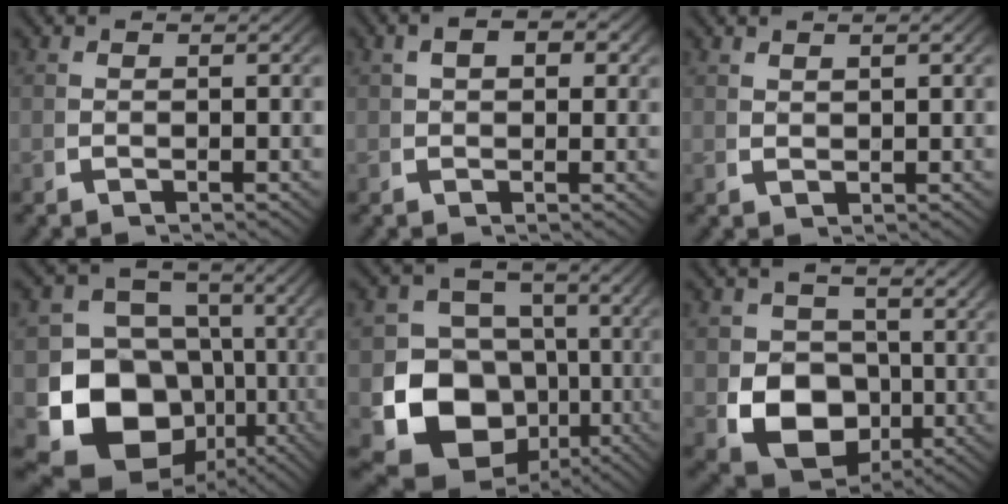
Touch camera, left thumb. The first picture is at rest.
{"total": 2.9, "force": [1.0, 1.7, 2.1], "torque": [-0.033, 0.000, 0.014]}
{"total": 1.1, "force": [1.0, 0.1, 0.5], "torque": [-0.007, 0.002, 0.026]}
{"total": 16.6, "force": [-2.8, 12.8, 10.1], "torque": [-0.196, -0.072, -0.028]}
{"total": 14.8, "force": [-2.9, 11.9, 8.4], "torque": [-0.173, -0.065, -0.033]}
{"total": 13.2, "force": [0.5, 10.7, 7.7], "torque": [-0.171, -0.060, 0.030]}